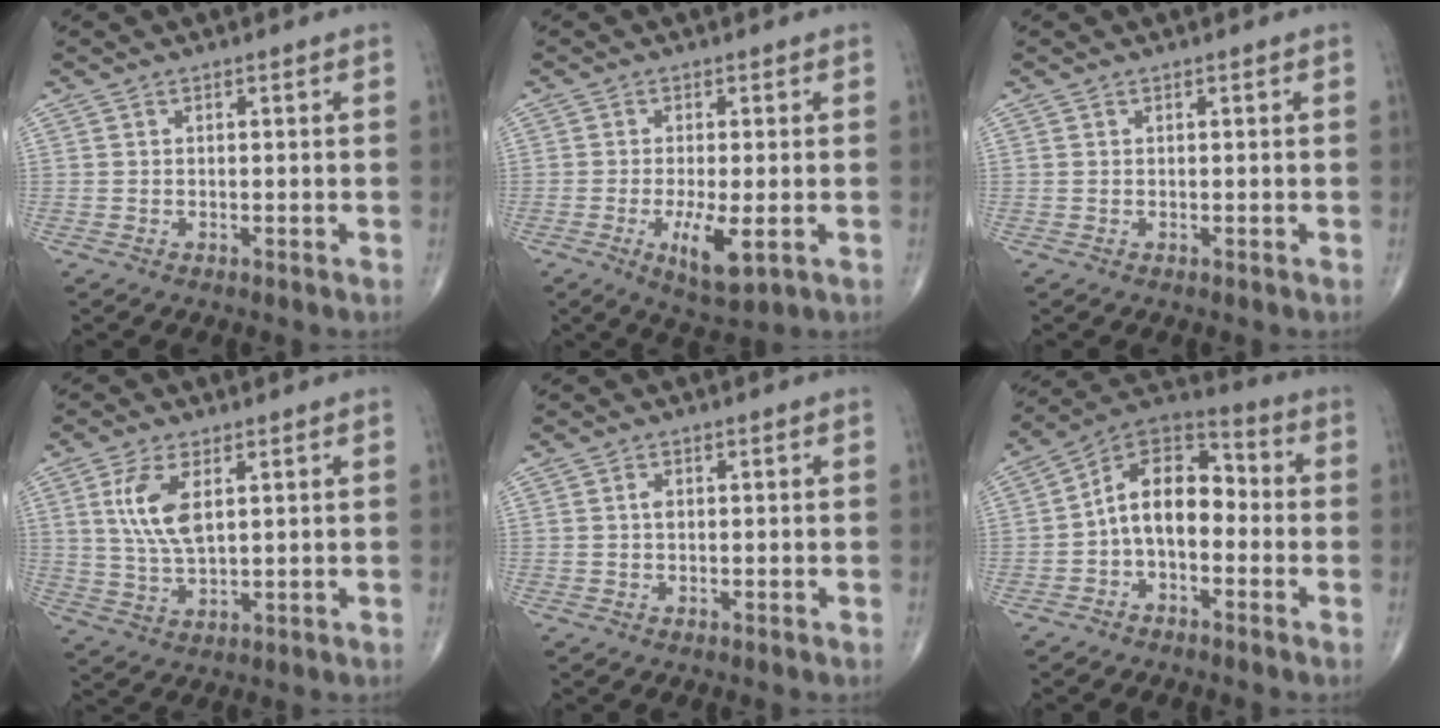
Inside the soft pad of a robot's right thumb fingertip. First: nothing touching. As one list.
[{"total": 7.0, "force": [-1.9, 2.1, 6.4], "torque": [-0.118, -0.019, -0.027]}, {"total": 0.0}, {"total": 8.3, "force": [2.5, 3.6, 7.0], "torque": [-0.144, -0.014, 0.054]}, {"total": 0.8, "force": [0.1, 0.5, 0.7], "torque": [-0.009, -0.003, -0.002]}, {"total": 11.8, "force": [-1.9, 7.4, 9.0], "torque": [-0.120, 0.044, -0.051]}]